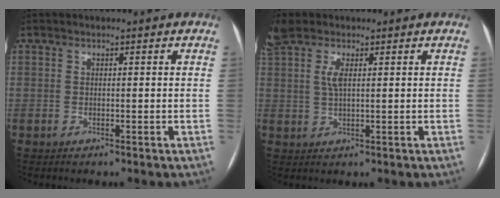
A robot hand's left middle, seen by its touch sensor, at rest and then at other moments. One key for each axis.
{"total": 4.9, "fx": 2.4, "fy": 1.8, "fz": 3.9, "tx": -0.105, "ty": 0.014, "tz": 0.051}